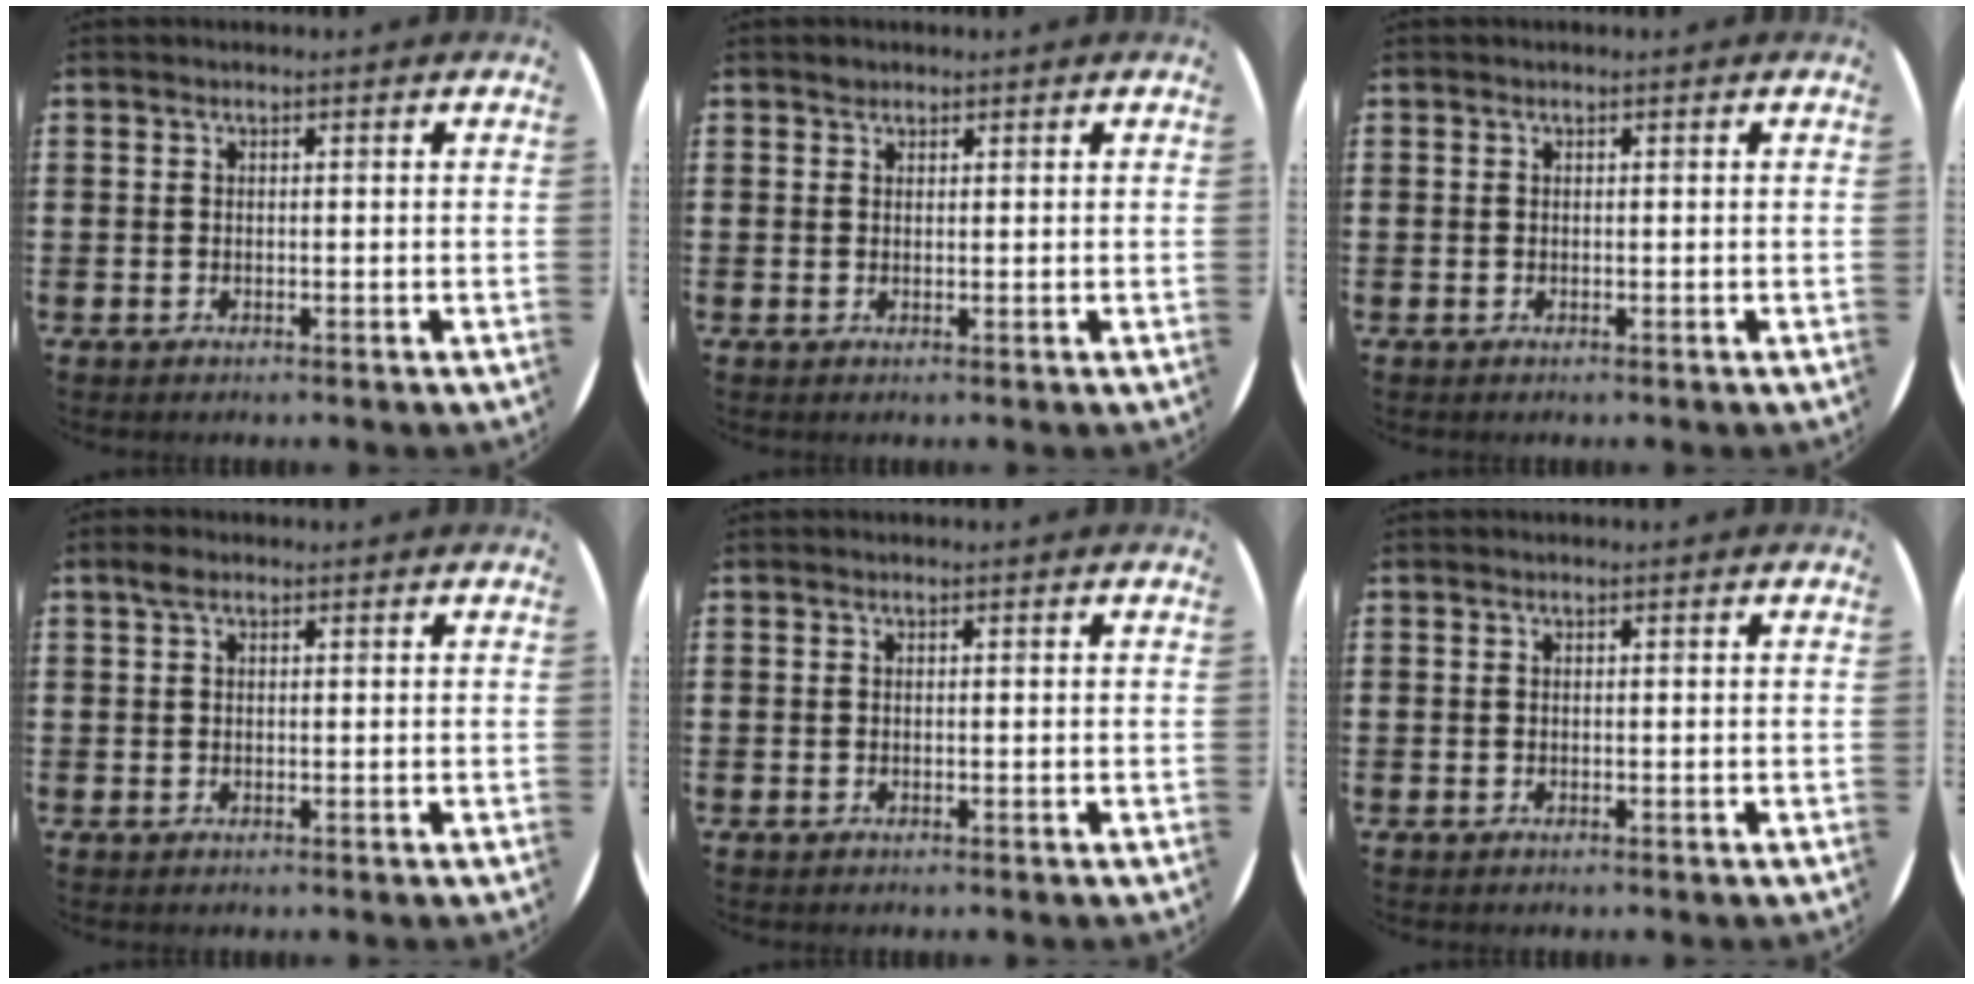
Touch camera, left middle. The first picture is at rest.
{"total": 0.8, "force": [0.7, 0.4, 0.0], "torque": [0.006, -0.002, 0.012]}
{"total": 0.0}
{"total": 1.5, "force": [0.8, 0.9, 0.9], "torque": [-0.014, 0.003, 0.012]}
{"total": 0.0}
{"total": 0.0}